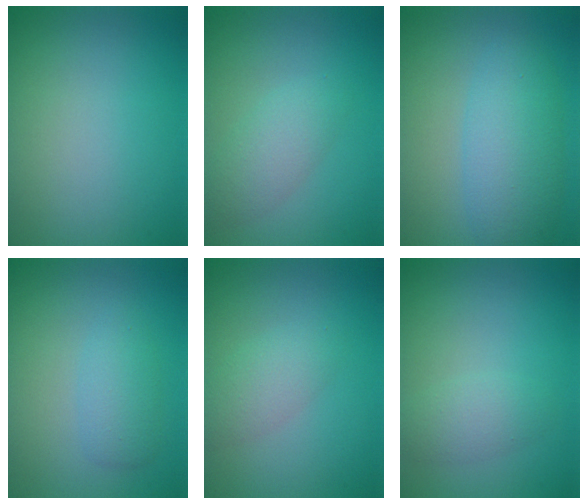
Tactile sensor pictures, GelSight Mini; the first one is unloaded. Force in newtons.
{"total": 2.7, "press": 2.7, "slide": 0.0}
{"total": 5.4, "press": 5.4, "slide": 0.2}
{"total": 2.3, "press": 2.2, "slide": 0.2}
{"total": 2.4, "press": 2.4, "slide": 0.2}
{"total": 2.0, "press": 2.0, "slide": 0.1}